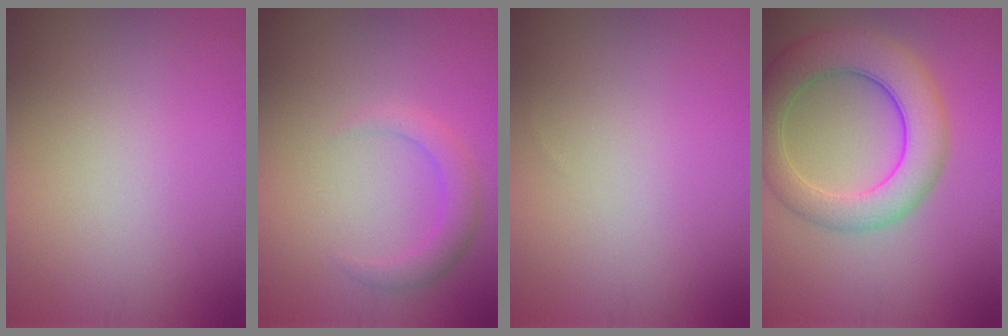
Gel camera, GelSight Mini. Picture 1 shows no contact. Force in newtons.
{"total": 2.5, "press": 2.5, "slide": 0.1}
{"total": 0.0}
{"total": 7.4, "press": 7.4, "slide": 0.5}